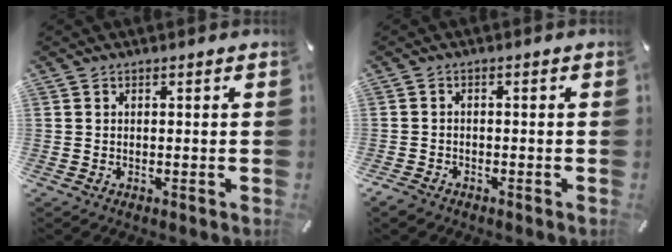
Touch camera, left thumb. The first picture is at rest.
{"total": 2.1, "force": [-1.6, 1.2, 0.6], "torque": [-0.016, 0.007, -0.035]}